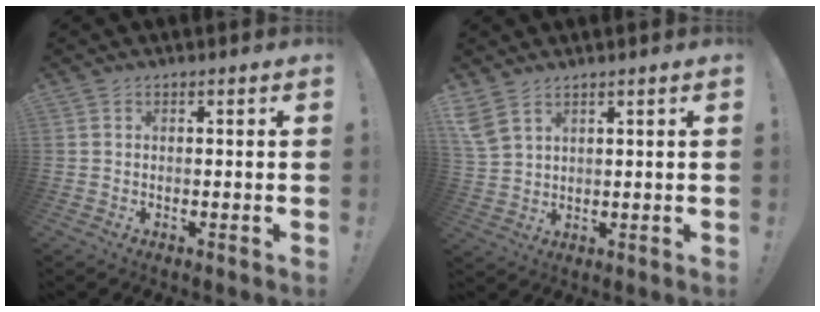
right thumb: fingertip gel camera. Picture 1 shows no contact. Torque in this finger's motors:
{"motor_torque": [-0.01, 0.09, 0.16, 0.25, 0.00]}